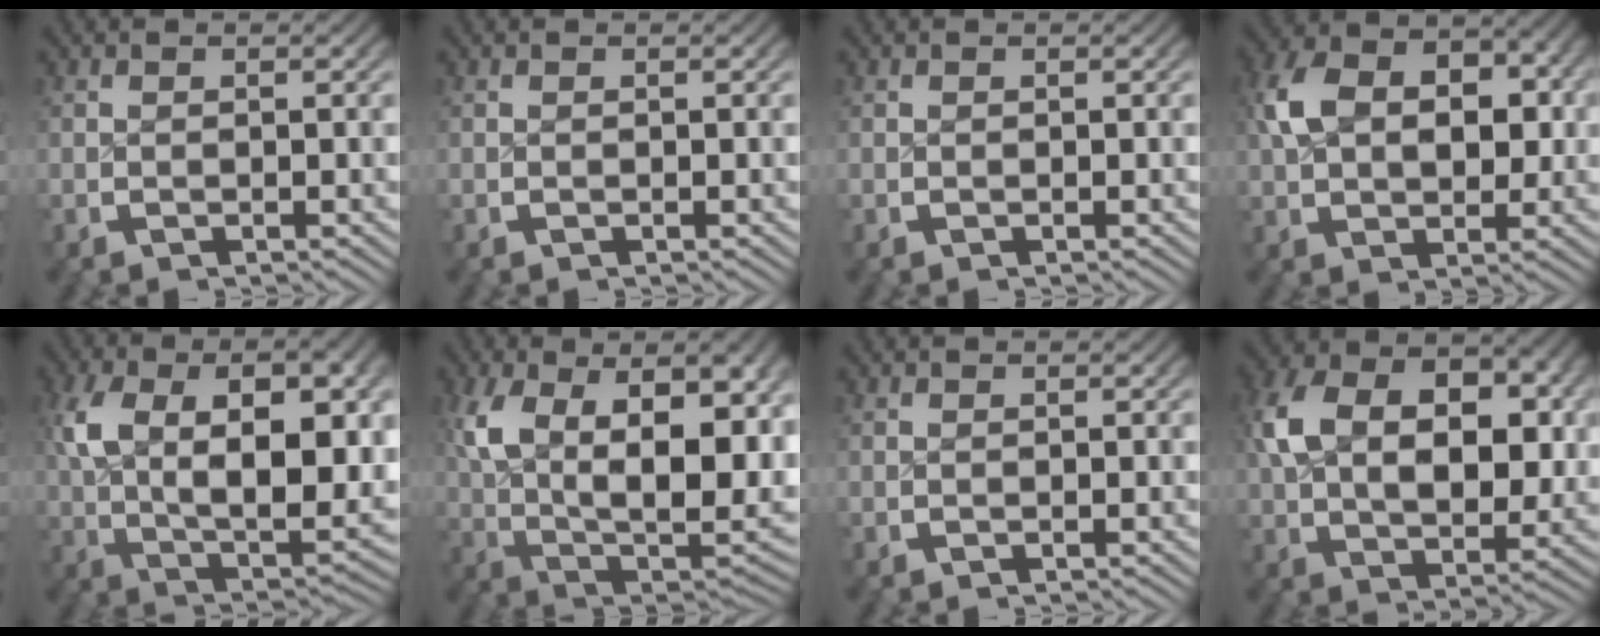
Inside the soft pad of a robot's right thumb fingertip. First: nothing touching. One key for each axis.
{"total": 0.0}
{"total": 0.0}
{"total": 7.4, "fx": 0.9, "fy": 5.0, "fz": 5.3, "tx": -0.109, "ty": -0.018, "tz": 0.026}
{"total": 12.7, "fx": 0.6, "fy": 7.0, "fz": 10.6, "tx": -0.204, "ty": -0.034, "tz": 0.031}
{"total": 15.5, "fx": 0.2, "fy": 9.1, "fz": 12.5, "tx": -0.243, "ty": -0.051, "tz": 0.035}
{"total": 0.0}
{"total": 10.3, "fx": 1.4, "fy": 6.7, "fz": 7.7, "tx": -0.151, "ty": -0.031, "tz": 0.035}